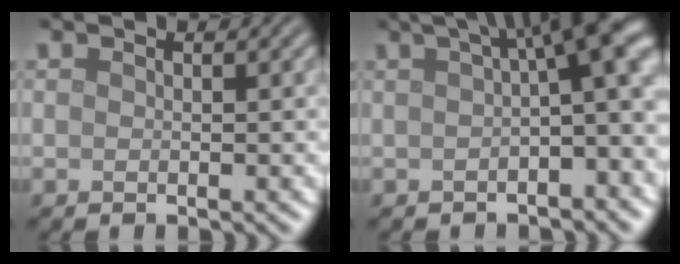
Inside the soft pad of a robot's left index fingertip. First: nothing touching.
{"total": 8.9, "force": [2.0, 2.3, 8.4], "torque": [-0.088, 0.031, 0.017]}